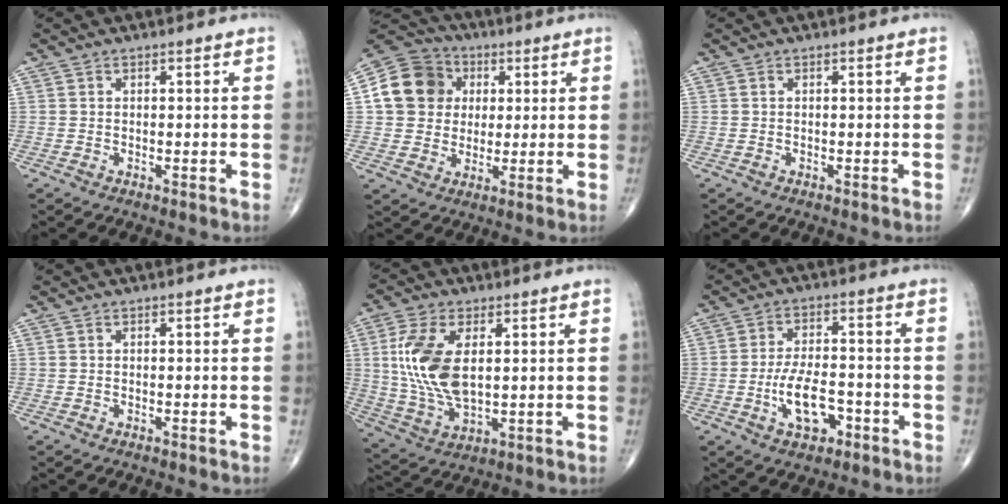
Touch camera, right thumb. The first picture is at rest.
{"total": 13.1, "force": [2.6, 11.5, 5.6], "torque": [-0.083, 0.011, 0.037]}
{"total": 0.0}
{"total": 0.0}
{"total": 13.5, "force": [2.4, 7.0, 11.3], "torque": [-0.235, -0.010, 0.054]}
{"total": 8.6, "force": [-3.2, 4.3, 6.8], "torque": [-0.108, 0.020, -0.055]}